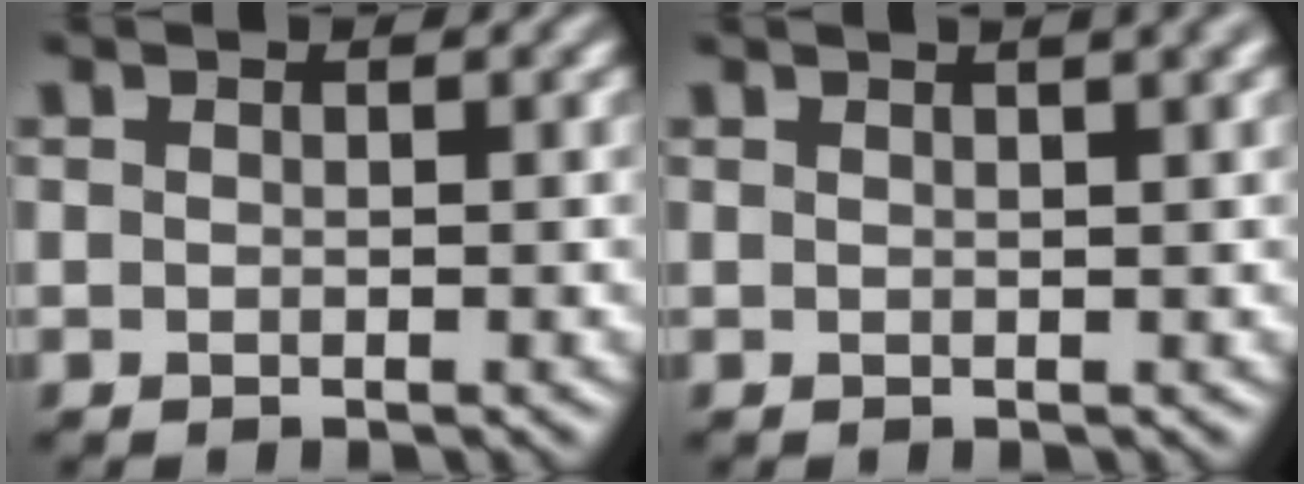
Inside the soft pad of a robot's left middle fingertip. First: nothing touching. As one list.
[{"total": 5.3, "force": [3.2, 2.1, 3.7], "torque": [-0.027, 0.032, 0.010]}]